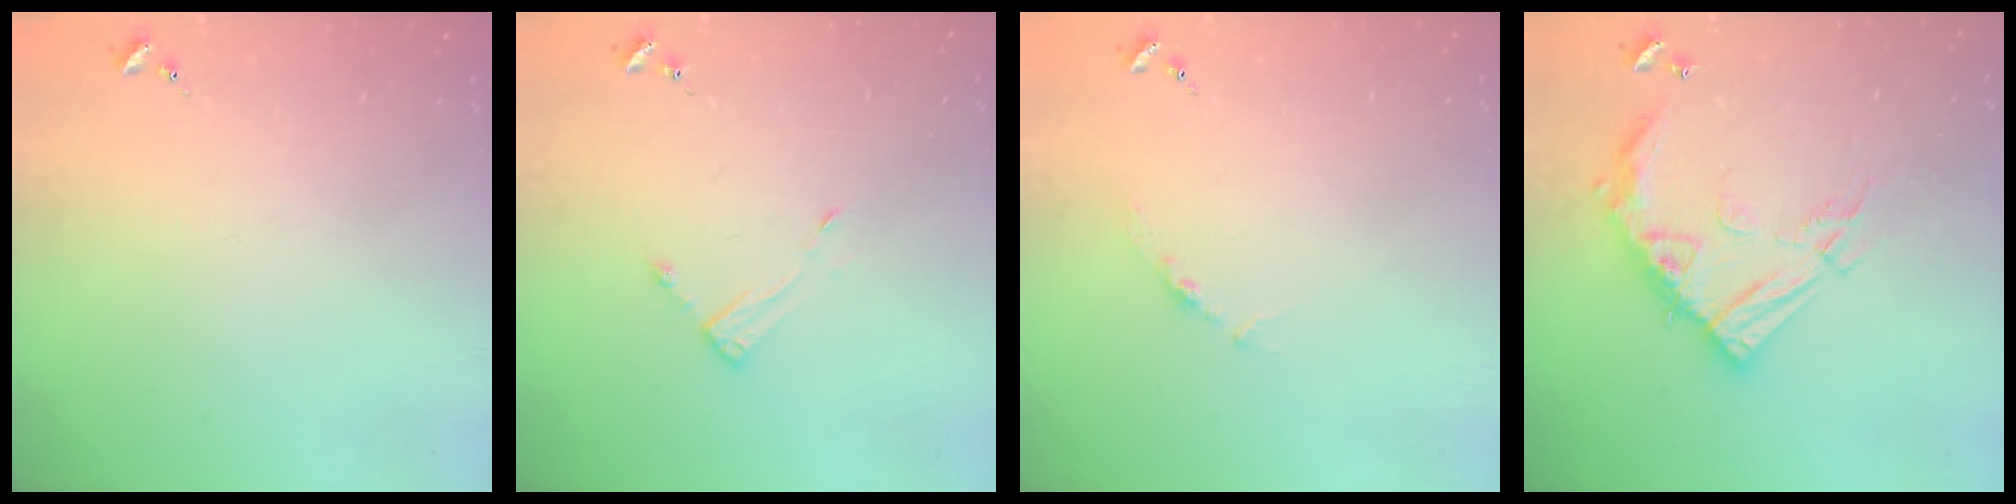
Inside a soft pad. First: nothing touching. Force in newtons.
{"total": 3.3, "press": 3.2, "slide": 0.3}
{"total": 3.7, "press": 3.7, "slide": 0.5}
{"total": 19.4, "press": 19.2, "slide": 2.1}